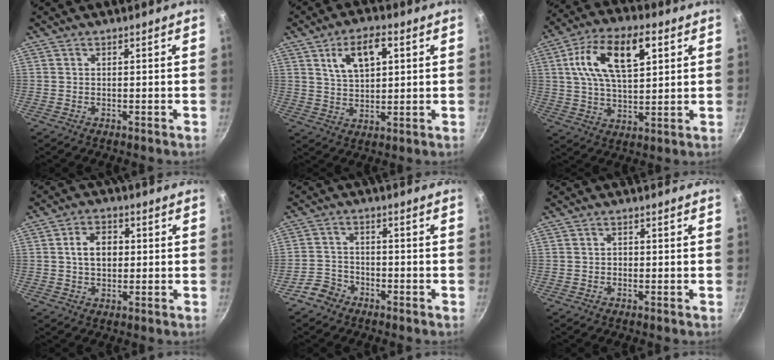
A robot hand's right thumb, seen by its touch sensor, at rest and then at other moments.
{"total": 9.3, "force": [3.4, 4.9, 7.2], "torque": [-0.108, -0.002, 0.064]}
{"total": 16.2, "force": [5.2, 8.1, 13.0], "torque": [-0.215, 0.002, 0.086]}
{"total": 6.3, "force": [0.6, 4.5, 4.3], "torque": [-0.052, 0.011, 0.006]}
{"total": 4.5, "force": [-3.2, 3.1, 0.7], "torque": [-0.008, 0.036, -0.060]}
{"total": 0.7, "force": [-0.2, 0.7, 0.3], "torque": [-0.003, 0.004, -0.004]}